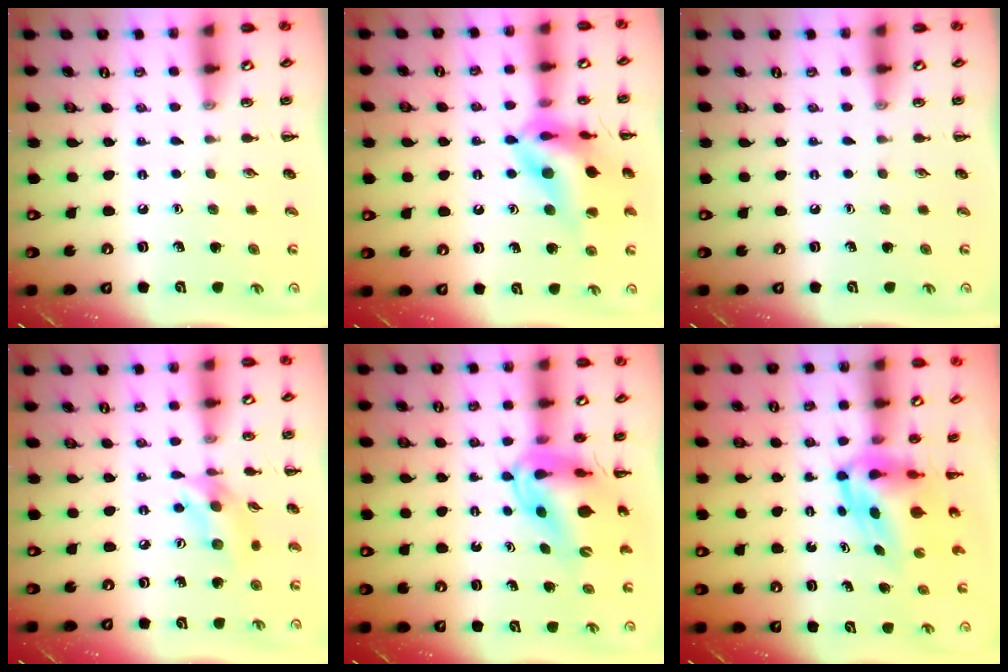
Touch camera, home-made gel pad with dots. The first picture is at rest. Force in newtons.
{"total": 16.1, "press": 15.8, "slide": 3.1}
{"total": 0.0}
{"total": 8.8, "press": 8.7, "slide": 1.4}
{"total": 12.2, "press": 11.6, "slide": 3.8}
{"total": 5.1, "press": 5.0, "slide": 1.1}